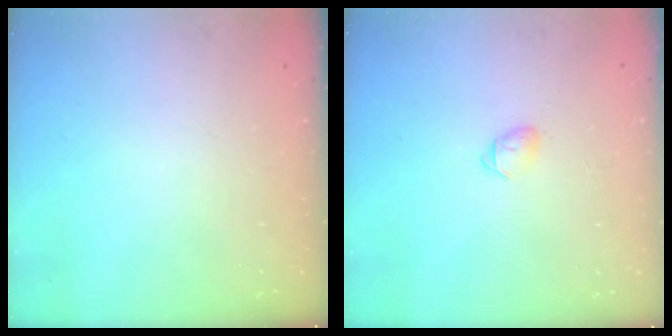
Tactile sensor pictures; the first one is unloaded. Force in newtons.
{"total": 4.2, "press": 4.0, "slide": 1.0}